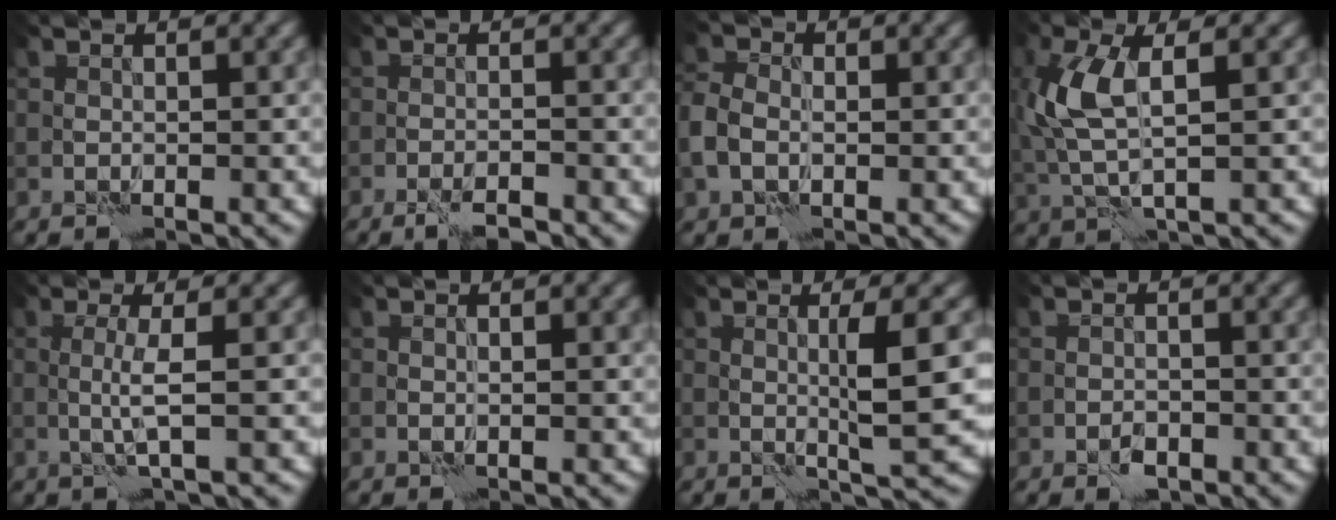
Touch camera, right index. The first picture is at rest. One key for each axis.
{"total": 2.5, "fx": -1.9, "fy": 0.2, "fz": 1.5, "tx": -0.030, "ty": -0.003, "tz": -0.035}
{"total": 3.3, "fx": -0.6, "fy": 2.5, "fz": 2.1, "tx": -0.057, "ty": 0.000, "tz": -0.022}
{"total": 5.4, "fx": 1.2, "fy": 2.0, "fz": 4.9, "tx": -0.125, "ty": 0.003, "tz": 0.022}
{"total": 2.2, "fx": 0.4, "fy": 0.0, "fz": 2.1, "tx": -0.043, "ty": -0.008, "tz": 0.005}
{"total": 0.6, "fx": 0.4, "fy": 0.2, "fz": 0.4, "tx": -0.002, "ty": -0.005, "tz": 0.008}
{"total": 4.1, "fx": 0.6, "fy": 0.1, "fz": 4.1, "tx": -0.066, "ty": -0.004, "tz": 0.013}
{"total": 1.2, "fx": -0.7, "fy": 0.6, "fz": 0.8, "tx": -0.010, "ty": -0.001, "tz": -0.014}